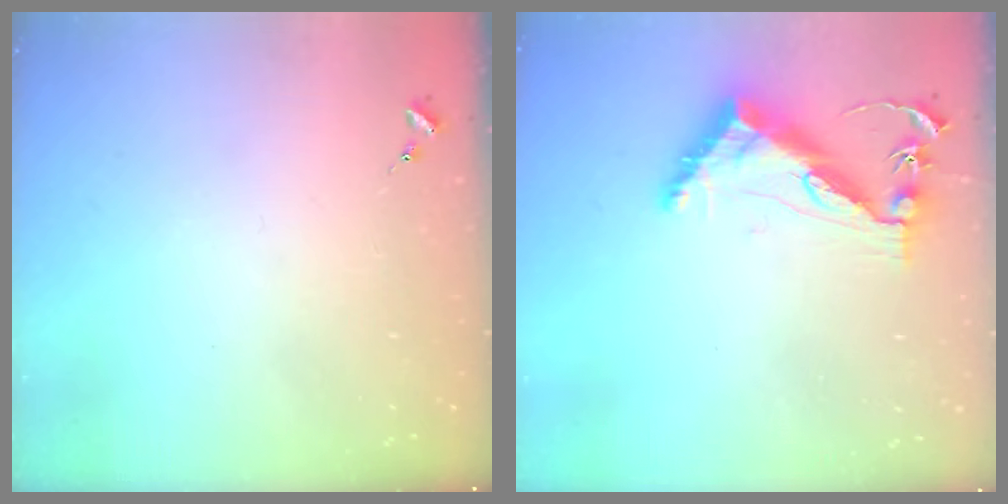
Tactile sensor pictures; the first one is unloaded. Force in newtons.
{"total": 12.8, "press": 12.8, "slide": 0.8}